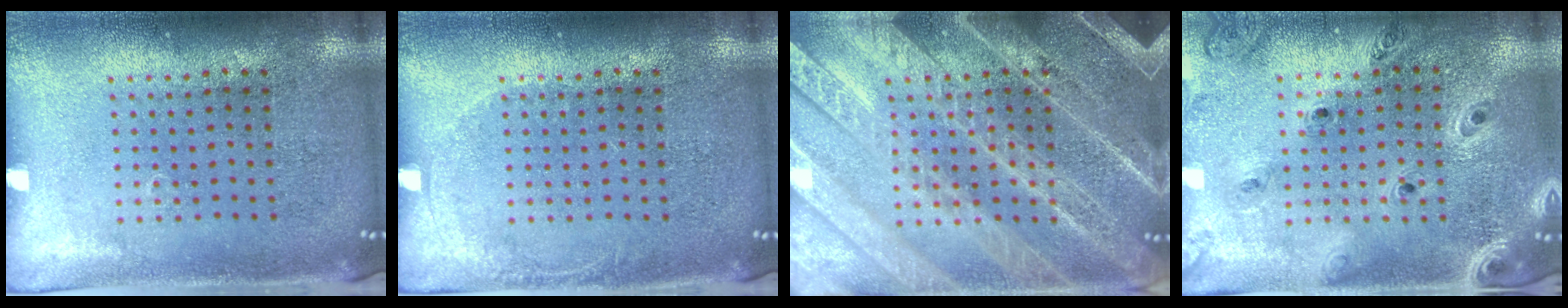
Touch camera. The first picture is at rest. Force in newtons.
{"total": 0.7, "press": 0.7, "slide": 0.1}
{"total": 6.0, "press": 5.9, "slide": 0.8}
{"total": 1.2, "press": 1.2, "slide": 0.2}